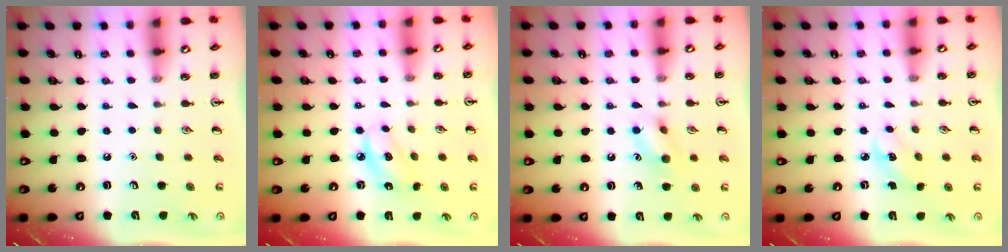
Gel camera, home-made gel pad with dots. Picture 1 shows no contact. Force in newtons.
{"total": 4.8, "press": 4.7, "slide": 0.7}
{"total": 9.3, "press": 9.2, "slide": 1.4}
{"total": 2.7, "press": 2.6, "slide": 0.9}